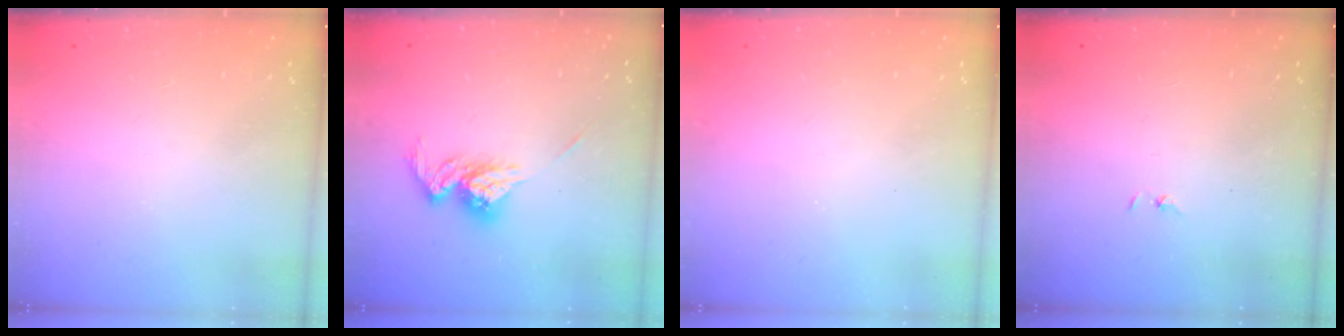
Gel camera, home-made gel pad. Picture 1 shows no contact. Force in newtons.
{"total": 11.8, "press": 11.8, "slide": 0.5}
{"total": 0.0}
{"total": 0.7, "press": 0.7, "slide": 0.1}